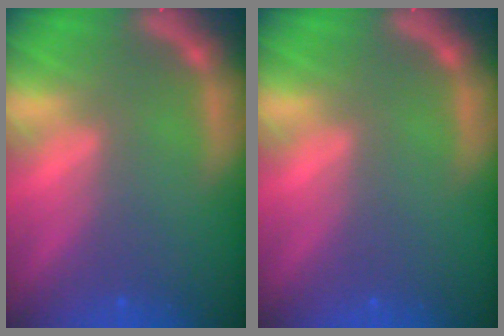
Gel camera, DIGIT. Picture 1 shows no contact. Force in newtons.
{"total": 0.0}